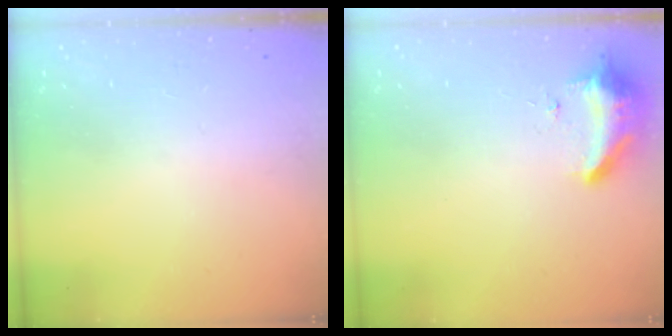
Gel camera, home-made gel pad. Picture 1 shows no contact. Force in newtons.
{"total": 8.9, "press": 8.8, "slide": 1.6}